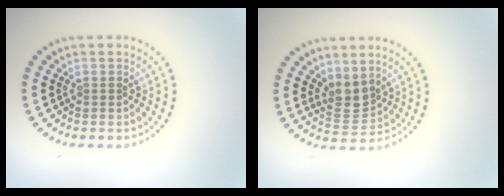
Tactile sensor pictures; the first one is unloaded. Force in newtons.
{"total": 2.8, "press": 2.2, "slide": 1.7}